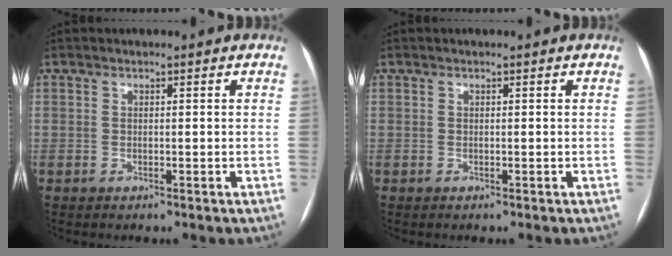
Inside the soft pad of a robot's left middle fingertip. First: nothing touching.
{"total": 0.0}